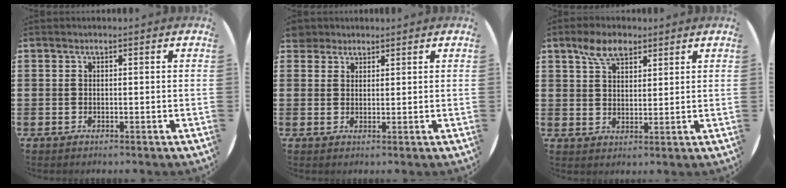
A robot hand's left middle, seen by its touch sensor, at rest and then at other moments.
{"total": 2.5, "force": [2.2, 1.1, 0.0], "torque": [0.002, 0.003, 0.043]}
{"total": 5.2, "force": [3.5, 2.6, 2.7], "torque": [-0.046, 0.004, 0.062]}